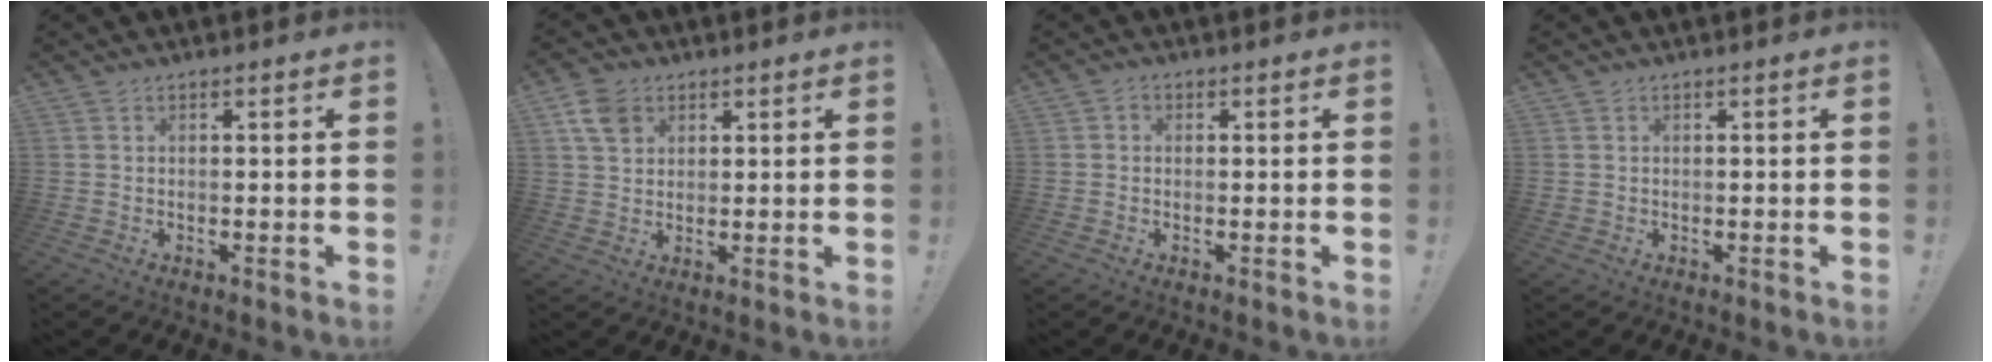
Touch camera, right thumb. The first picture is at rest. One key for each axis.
{"total": 7.1, "fx": 3.4, "fy": 5.1, "fz": 3.4, "tx": -0.058, "ty": -0.003, "tz": 0.069}
{"total": 1.1, "fx": -0.4, "fy": 0.8, "fz": 0.6, "tx": -0.019, "ty": 0.008, "tz": -0.006}
{"total": 0.6, "fx": -0.1, "fy": 0.5, "fz": 0.1, "tx": -0.010, "ty": 0.005, "tz": 0.000}